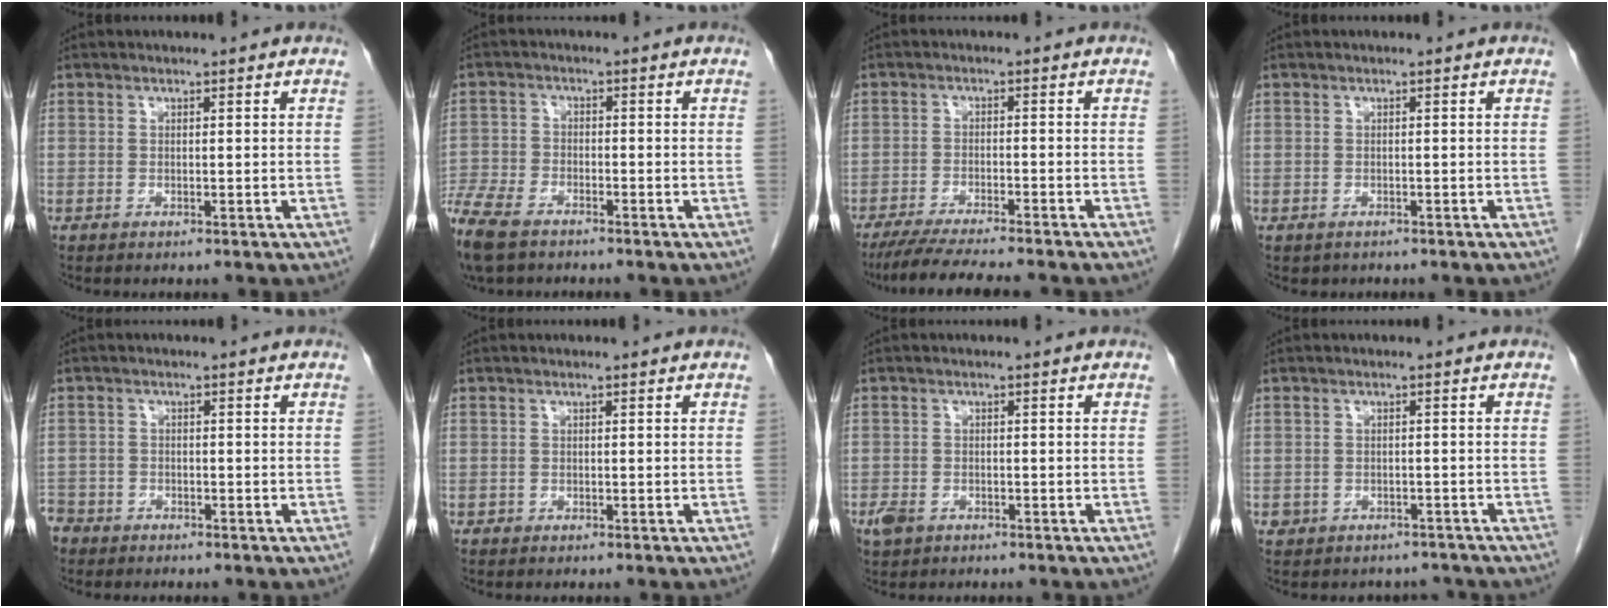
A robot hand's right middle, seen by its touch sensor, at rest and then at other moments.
{"total": 11.3, "force": [-8.2, 5.0, 5.9], "torque": [-0.147, -0.016, -0.148]}
{"total": 10.7, "force": [-9.3, 0.1, 5.3], "torque": [-0.071, -0.024, -0.144]}
{"total": 0.9, "force": [-0.6, 0.6, 0.1], "torque": [-0.009, 0.002, -0.006]}
{"total": 4.2, "force": [-3.4, 2.5, 0.2], "torque": [-0.006, 0.002, -0.068]}
{"total": 0.0}
{"total": 2.7, "force": [-1.6, 1.8, 1.2], "torque": [-0.024, 0.000, -0.025]}
{"total": 4.5, "force": [-3.6, 2.7, 0.2], "torque": [0.000, 0.021, -0.042]}